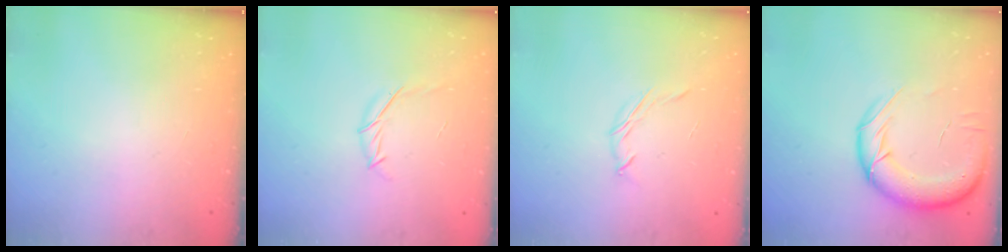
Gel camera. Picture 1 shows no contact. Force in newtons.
{"total": 6.0, "press": 5.9, "slide": 1.0}
{"total": 3.6, "press": 3.5, "slide": 0.8}
{"total": 17.6, "press": 17.3, "slide": 3.5}